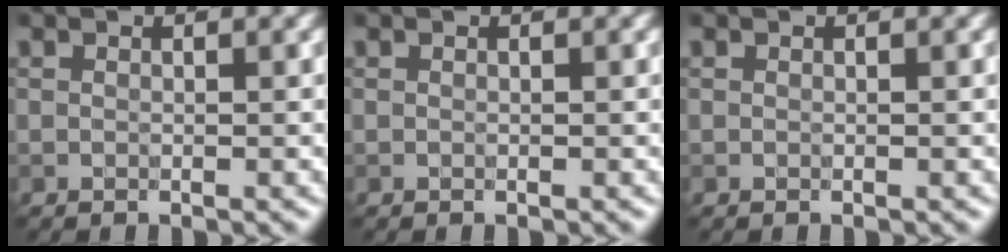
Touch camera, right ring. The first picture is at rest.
{"total": 0.0}
{"total": 0.0}